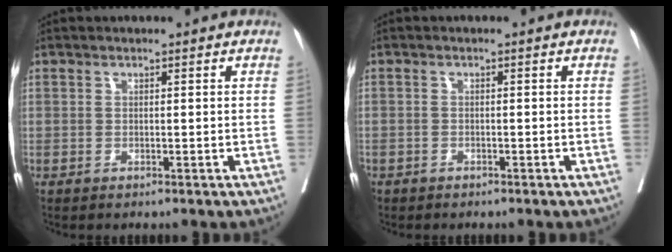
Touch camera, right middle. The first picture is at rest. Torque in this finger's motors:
{"motor_torque": [0.89, -0.54, 1.06, 0.21]}